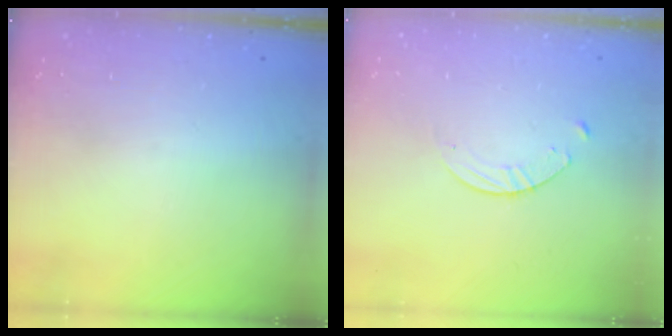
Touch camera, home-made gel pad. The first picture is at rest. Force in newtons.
{"total": 4.3, "press": 4.3, "slide": 0.5}